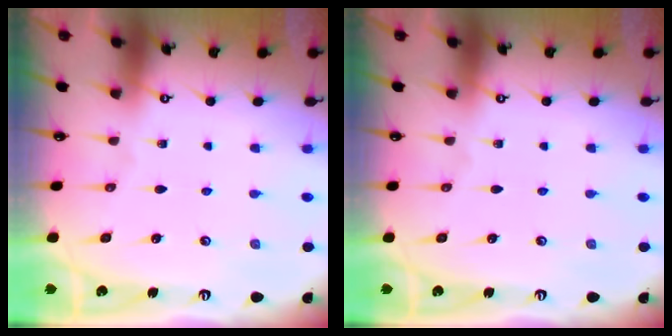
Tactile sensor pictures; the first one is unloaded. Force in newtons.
{"total": 0.0}